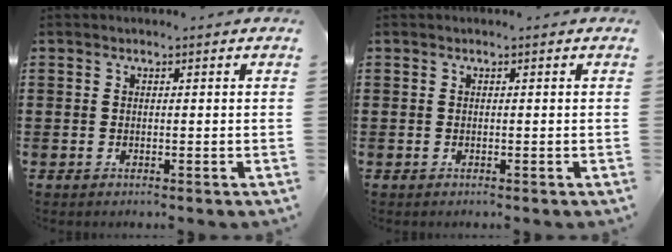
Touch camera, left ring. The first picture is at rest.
{"total": 0.0}